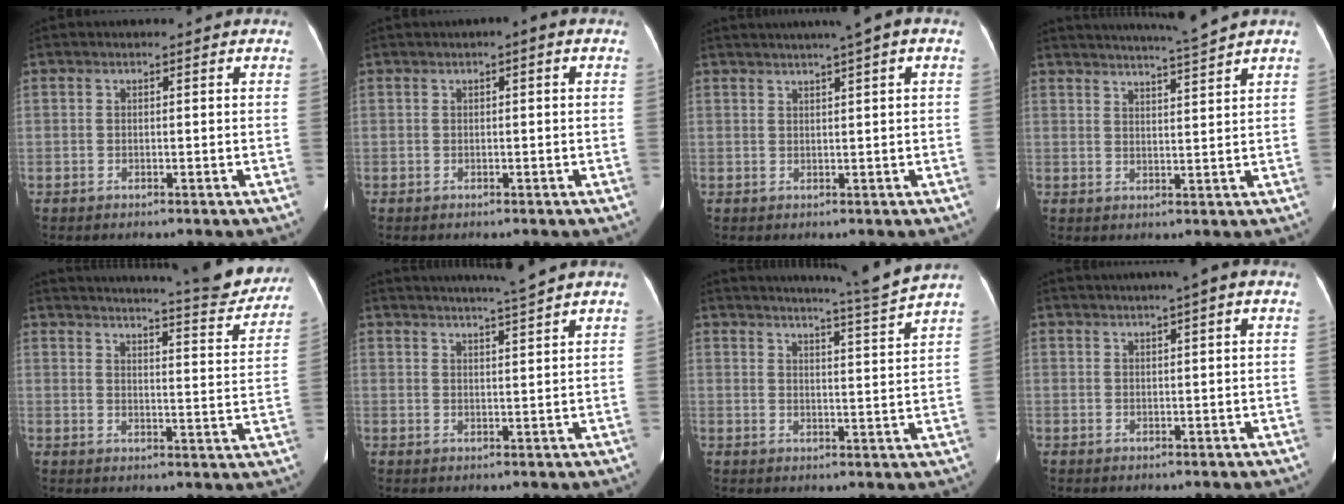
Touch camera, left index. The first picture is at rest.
{"total": 0.8, "force": [-0.1, 0.3, 0.8], "torque": [-0.010, 0.008, -0.003]}
{"total": 5.6, "force": [3.3, -0.2, 4.4], "torque": [-0.064, 0.028, 0.046]}
{"total": 6.5, "force": [5.8, -2.1, 2.0], "torque": [-0.034, -0.010, 0.091]}
{"total": 19.6, "force": [18.4, 1.6, 6.7], "torque": [-0.090, -0.057, 0.216]}
{"total": 5.3, "force": [4.6, -1.7, 2.2], "torque": [-0.034, -0.005, 0.070]}
{"total": 7.5, "force": [6.7, -2.8, 1.7], "torque": [-0.036, -0.044, 0.097]}
{"total": 3.3, "force": [1.7, 0.0, 2.9], "torque": [-0.043, 0.020, 0.026]}